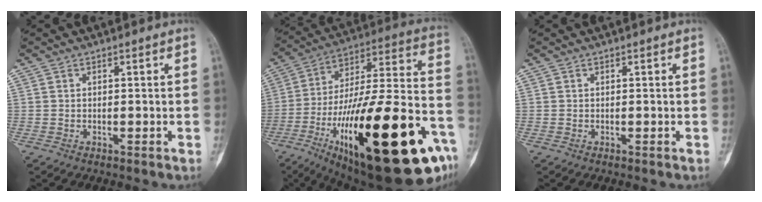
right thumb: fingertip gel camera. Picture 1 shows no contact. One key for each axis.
{"total": 40.7, "fx": -16.8, "fy": 11.9, "fz": 35.1, "tx": -0.505, "ty": 0.047, "tz": -0.259}
{"total": 0.0}